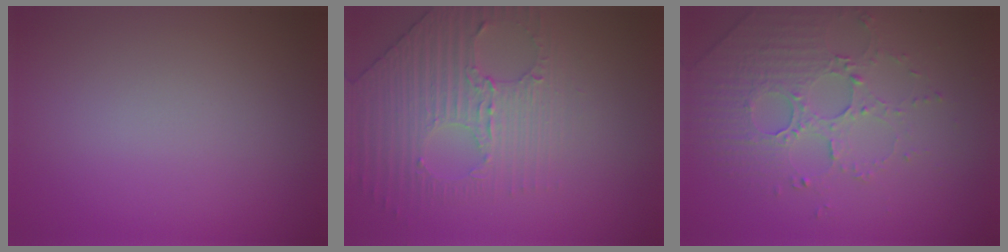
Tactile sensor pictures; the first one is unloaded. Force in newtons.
{"total": 3.8, "press": 3.6, "slide": 1.3}
{"total": 5.1, "press": 3.6, "slide": 3.6}